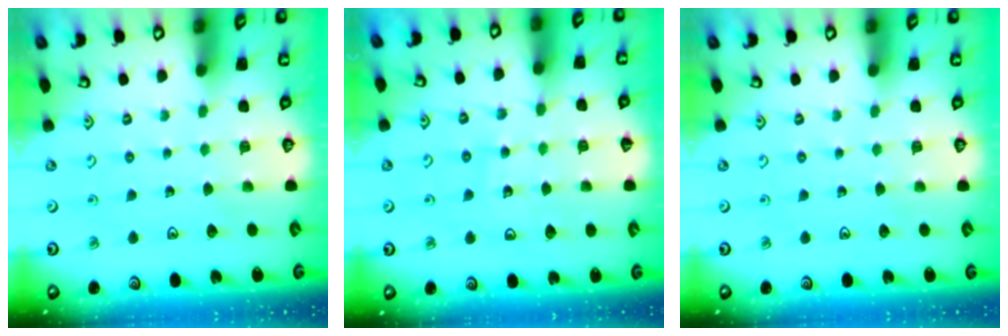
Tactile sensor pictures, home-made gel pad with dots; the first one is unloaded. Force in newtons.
{"total": 10.9, "press": 10.6, "slide": 2.4}
{"total": 0.0}